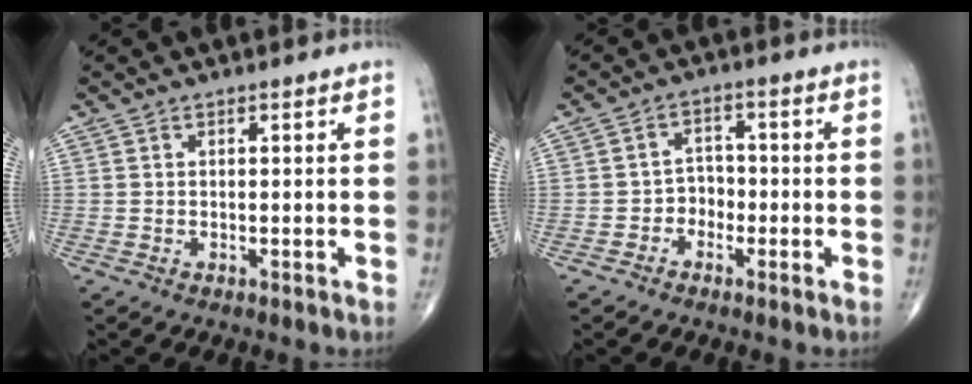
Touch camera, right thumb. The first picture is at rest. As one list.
[{"total": 3.6, "force": [-1.6, 3.0, 1.2], "torque": [0.006, 0.020, -0.036]}]